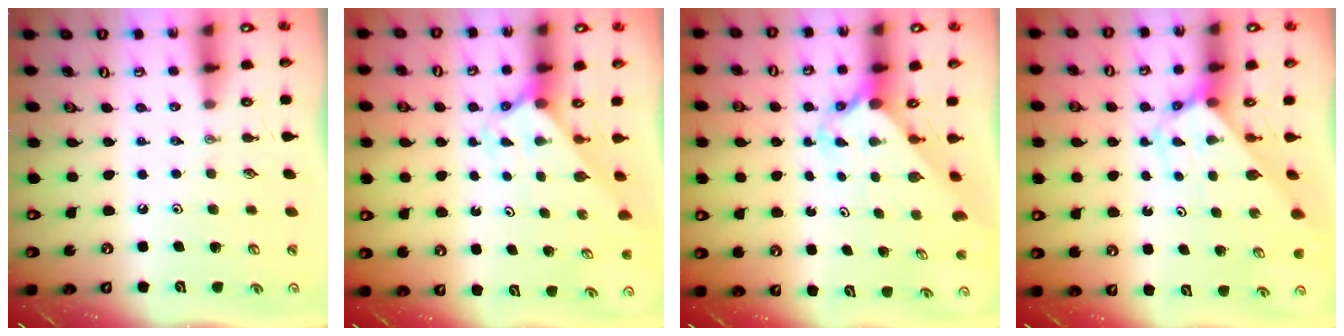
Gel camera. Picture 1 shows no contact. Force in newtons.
{"total": 2.1, "press": 2.1, "slide": 0.1}
{"total": 2.3, "press": 2.3, "slide": 0.2}
{"total": 2.9, "press": 2.9, "slide": 0.1}